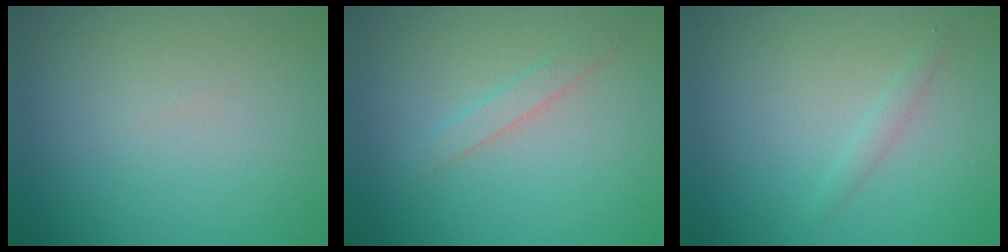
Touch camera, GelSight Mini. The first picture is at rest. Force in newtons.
{"total": 1.5, "press": 1.5, "slide": 0.1}
{"total": 0.9, "press": 0.9, "slide": 0.1}